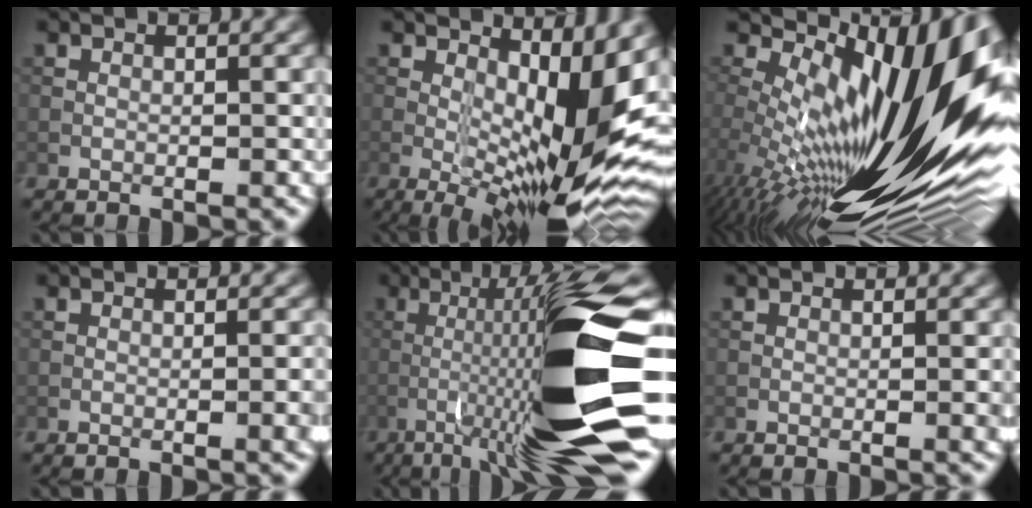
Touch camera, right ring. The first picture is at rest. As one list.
[{"total": 11.4, "force": [0.9, 4.0, 10.6], "torque": [-0.150, -0.002, 0.014]}, {"total": 20.0, "force": [1.1, 7.5, 18.5], "torque": [-0.304, -0.003, -0.001]}, {"total": 1.9, "force": [-0.1, 0.5, 1.8], "torque": [-0.018, 0.006, -0.003]}, {"total": 15.4, "force": [-4.2, 1.0, 14.8], "torque": [-0.249, 0.026, -0.063]}, {"total": 1.0, "force": [0.1, 0.2, 0.9], "torque": [-0.012, 0.002, 0.001]}]